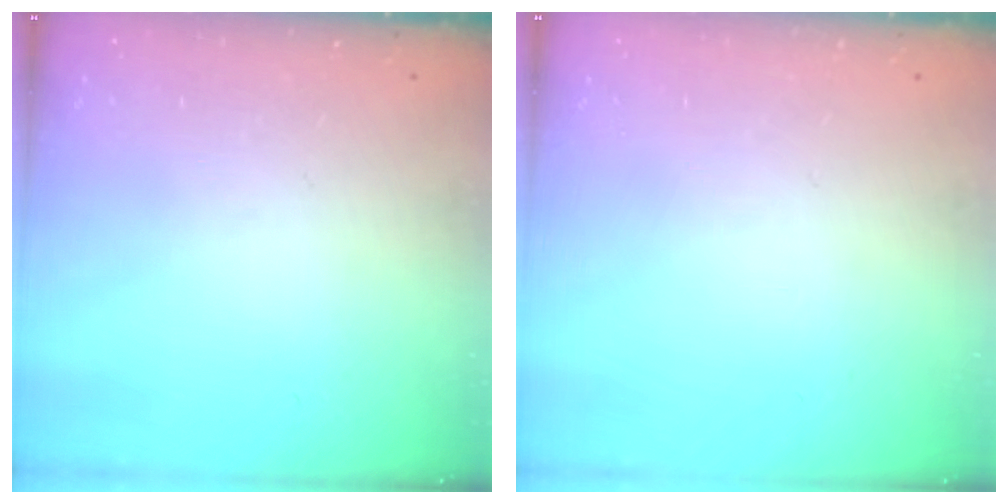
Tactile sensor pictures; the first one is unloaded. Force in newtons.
{"total": 0.0}